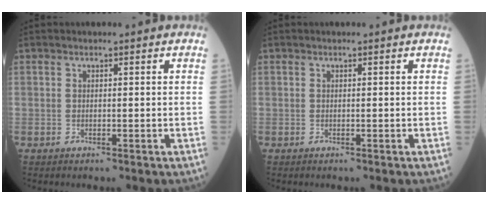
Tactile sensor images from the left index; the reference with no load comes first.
{"total": 0.0}